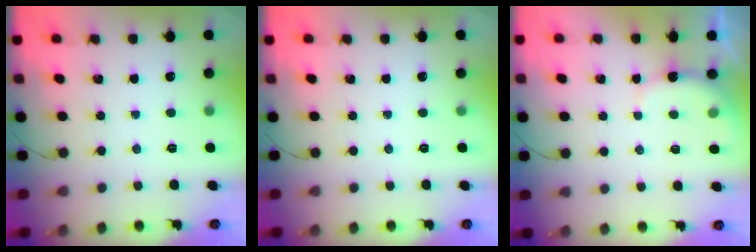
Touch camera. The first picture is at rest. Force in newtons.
{"total": 0.0}
{"total": 3.4, "press": 3.3, "slide": 0.8}